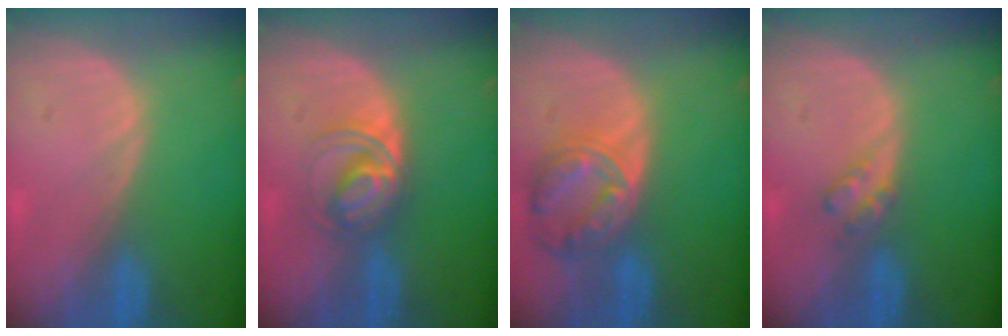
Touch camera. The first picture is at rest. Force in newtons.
{"total": 5.7, "press": 5.4, "slide": 1.7}
{"total": 8.2, "press": 7.1, "slide": 4.1}
{"total": 2.4, "press": 2.4, "slide": 0.2}